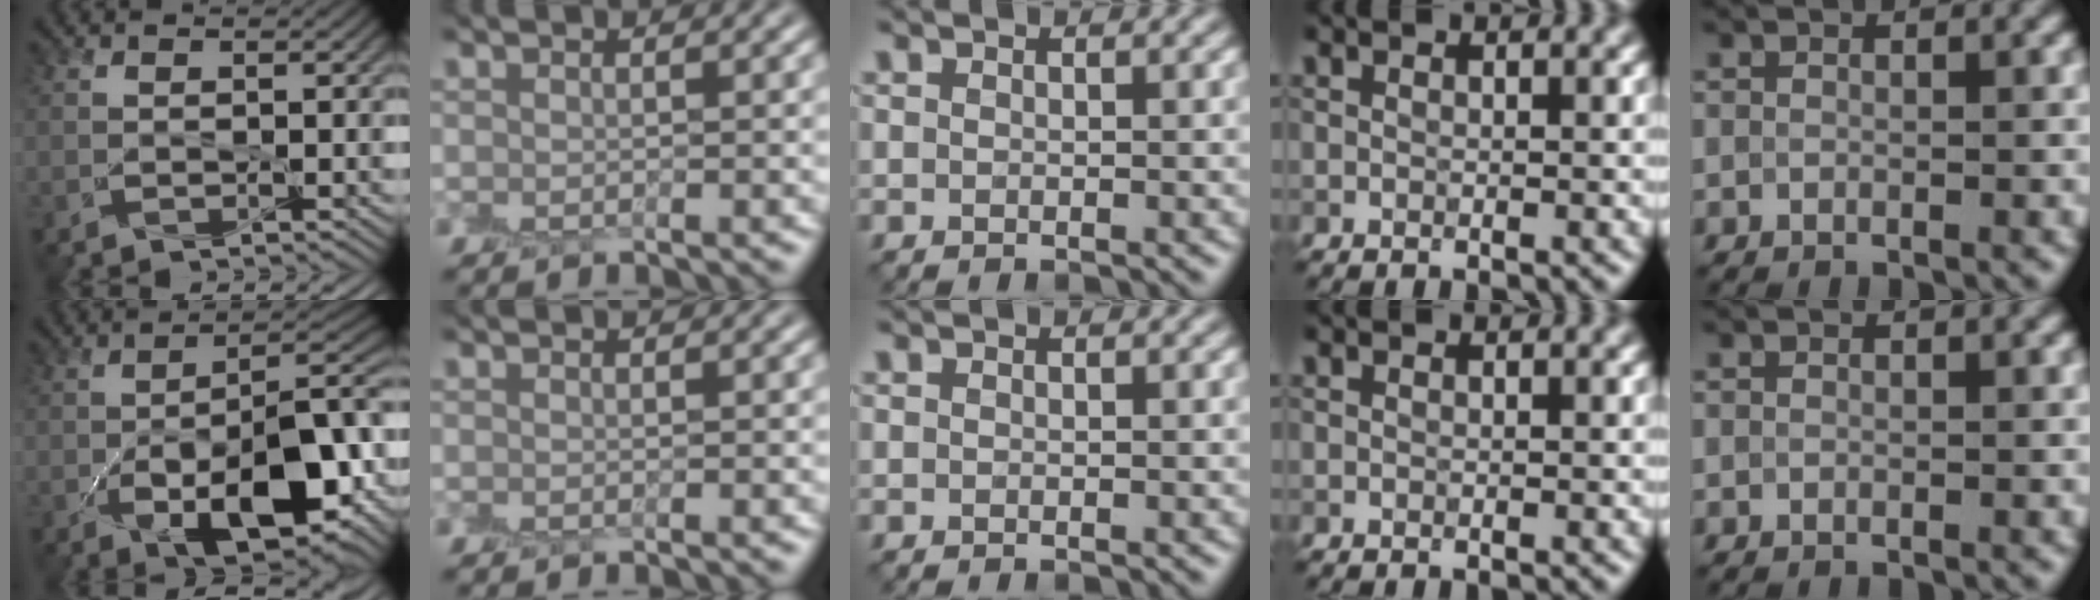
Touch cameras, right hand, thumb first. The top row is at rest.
{"thumb": {"total": 14.6, "force": [-5.2, 6.7, 11.9], "torque": [-0.183, -0.033, -0.075]}, "index": {"total": 0.6, "force": [0.0, -0.4, -0.4], "torque": [0.005, 0.001, 0.001]}}